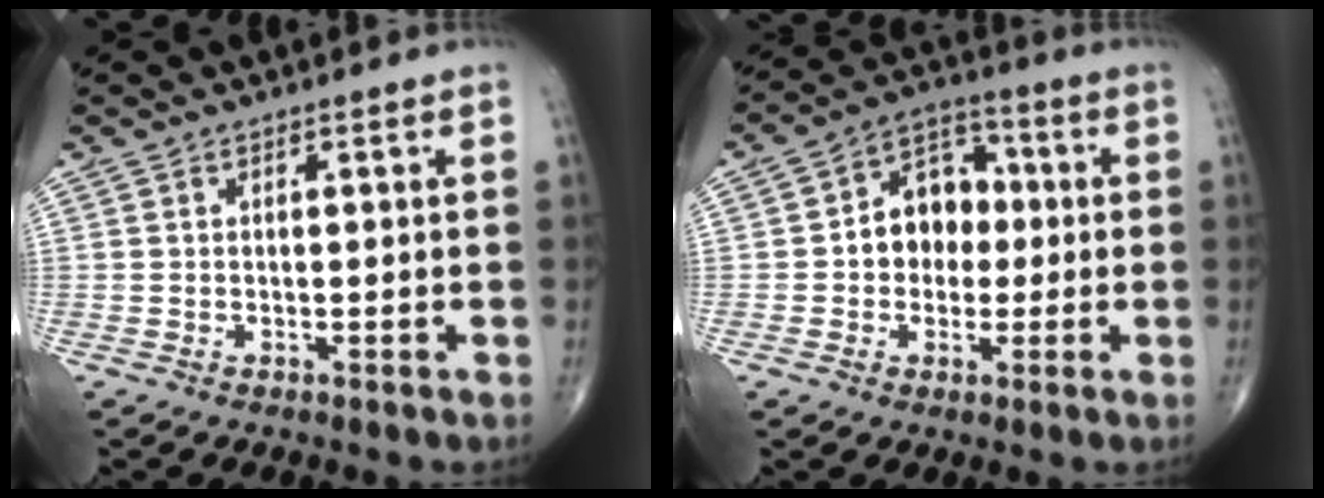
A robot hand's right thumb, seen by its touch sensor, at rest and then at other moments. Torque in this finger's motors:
{"motor_torque": [1.23, 1.18, 0.84, -0.17, 0.06]}